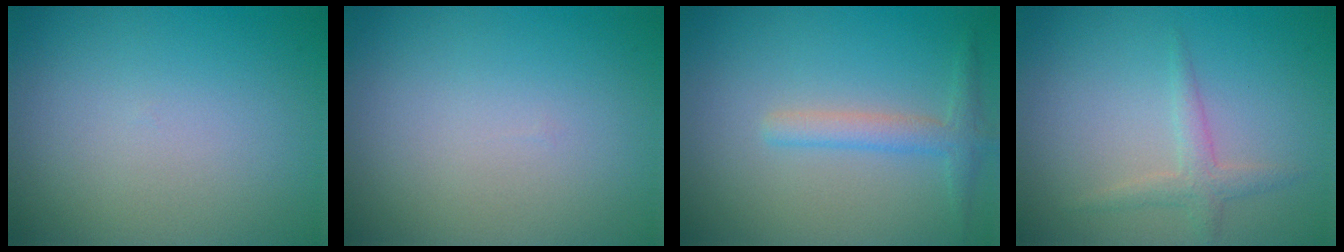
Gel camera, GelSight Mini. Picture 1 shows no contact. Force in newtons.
{"total": 0.0}
{"total": 2.2, "press": 2.2, "slide": 0.1}
{"total": 1.8, "press": 1.8, "slide": 0.0}